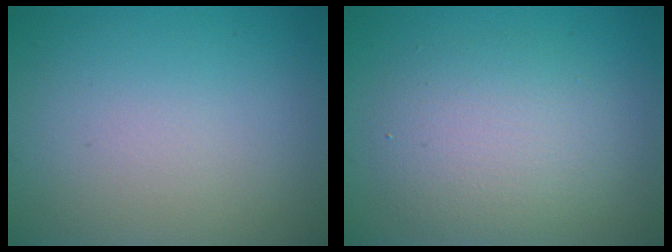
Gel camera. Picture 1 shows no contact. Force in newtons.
{"total": 4.6, "press": 4.6, "slide": 0.4}